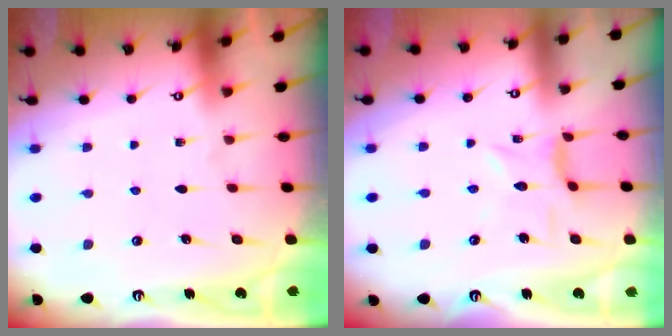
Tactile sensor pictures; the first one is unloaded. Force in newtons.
{"total": 2.4, "press": 2.4, "slide": 0.1}